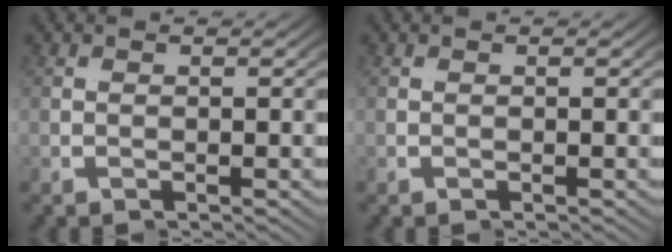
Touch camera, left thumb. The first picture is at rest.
{"total": 0.0}